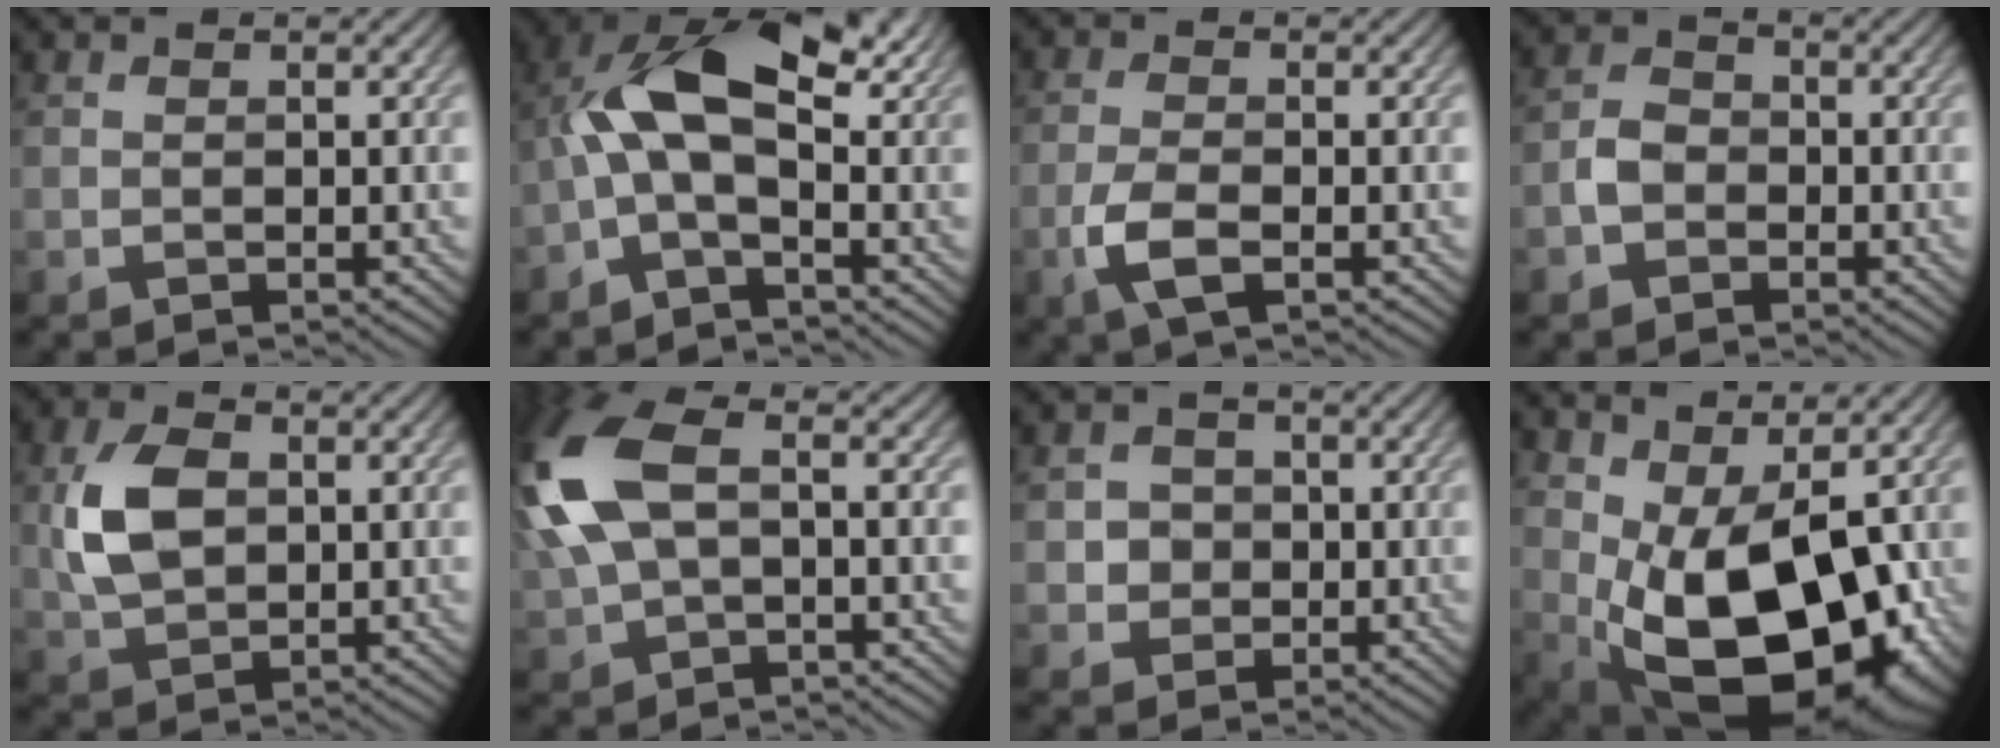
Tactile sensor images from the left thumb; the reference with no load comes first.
{"total": 9.9, "force": [0.1, 4.7, 8.7], "torque": [-0.172, 0.026, -0.011]}
{"total": 4.0, "force": [-1.8, 1.4, 3.3], "torque": [-0.080, -0.002, -0.043]}
{"total": 2.9, "force": [-1.4, 2.2, 1.3], "torque": [-0.027, 0.005, -0.035]}
{"total": 6.7, "force": [0.8, 4.3, 5.1], "torque": [-0.115, 0.006, 0.013]}
{"total": 11.5, "force": [1.1, 5.9, 9.8], "torque": [-0.257, 0.017, 0.013]}
{"total": 3.1, "force": [-0.4, 2.9, 0.8], "torque": [-0.016, -0.002, -0.022]}
{"total": 16.6, "force": [-0.4, 9.6, 13.5], "torque": [-0.191, -0.034, 0.029]}